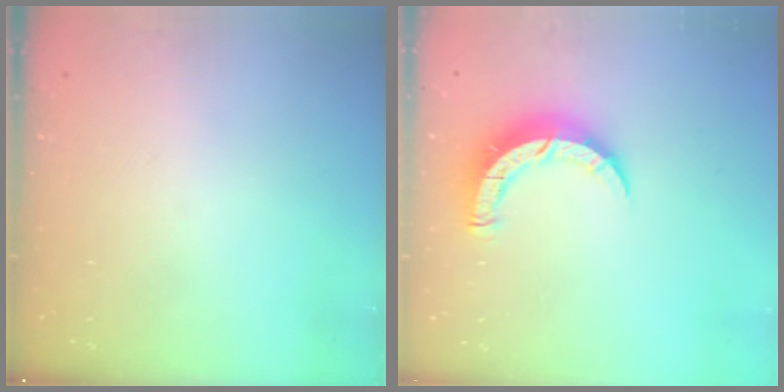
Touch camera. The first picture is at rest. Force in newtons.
{"total": 8.1, "press": 8.1, "slide": 0.5}